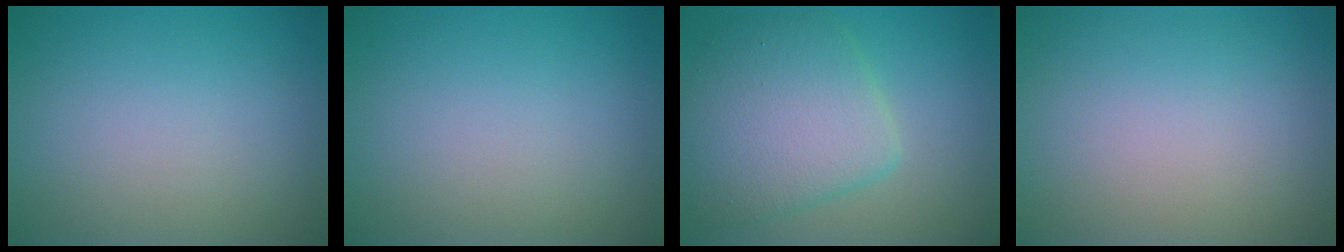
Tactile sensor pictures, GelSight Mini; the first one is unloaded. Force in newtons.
{"total": 0.0}
{"total": 6.8, "press": 6.8, "slide": 0.1}
{"total": 0.0}